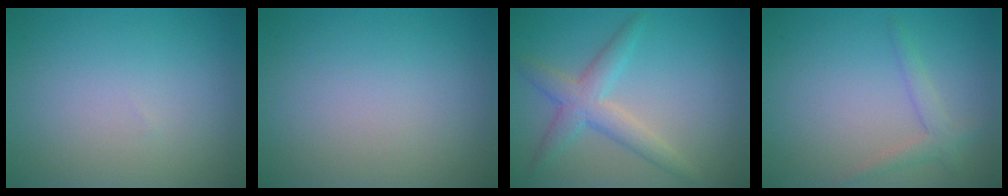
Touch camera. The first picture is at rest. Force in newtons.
{"total": 0.0}
{"total": 3.5, "press": 3.5, "slide": 0.2}
{"total": 1.8, "press": 1.8, "slide": 0.2}